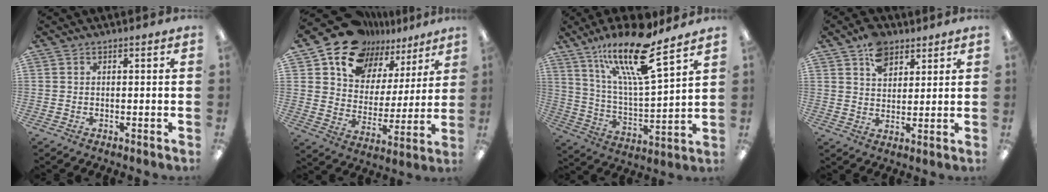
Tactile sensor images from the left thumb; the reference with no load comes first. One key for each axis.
{"total": 15.8, "fx": 12.9, "fy": 8.5, "fz": 3.3, "tx": -0.079, "ty": -0.102, "tz": 0.236}
{"total": 19.4, "fx": 13.8, "fy": 4.4, "fz": 12.9, "tx": -0.237, "ty": -0.076, "tz": 0.229}
{"total": 8.0, "fx": 5.2, "fy": 5.0, "fz": 3.4, "tx": -0.052, "ty": -0.016, "tz": 0.094}